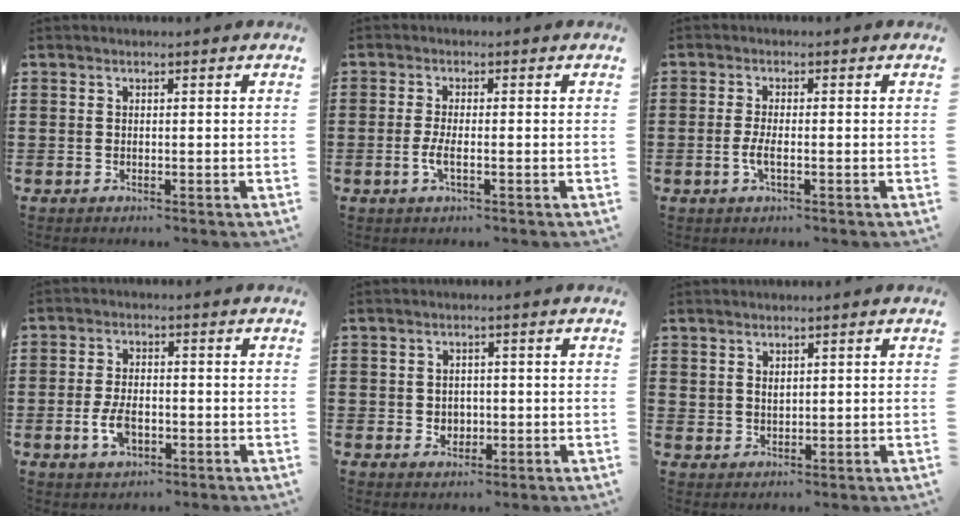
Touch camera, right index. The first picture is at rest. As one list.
[{"total": 2.8, "force": [-0.8, 0.5, 2.6], "torque": [-0.059, -0.006, -0.020]}, {"total": 2.7, "force": [-0.8, 0.5, 2.5], "torque": [-0.057, -0.006, -0.019]}, {"total": 4.8, "force": [-1.5, 2.6, 3.8], "torque": [-0.086, -0.001, -0.031]}, {"total": 2.0, "force": [-0.1, 1.9, 0.6], "torque": [-0.011, 0.006, -0.007]}, {"total": 1.8, "force": [1.6, 0.8, 0.2], "torque": [-0.006, 0.002, 0.031]}]